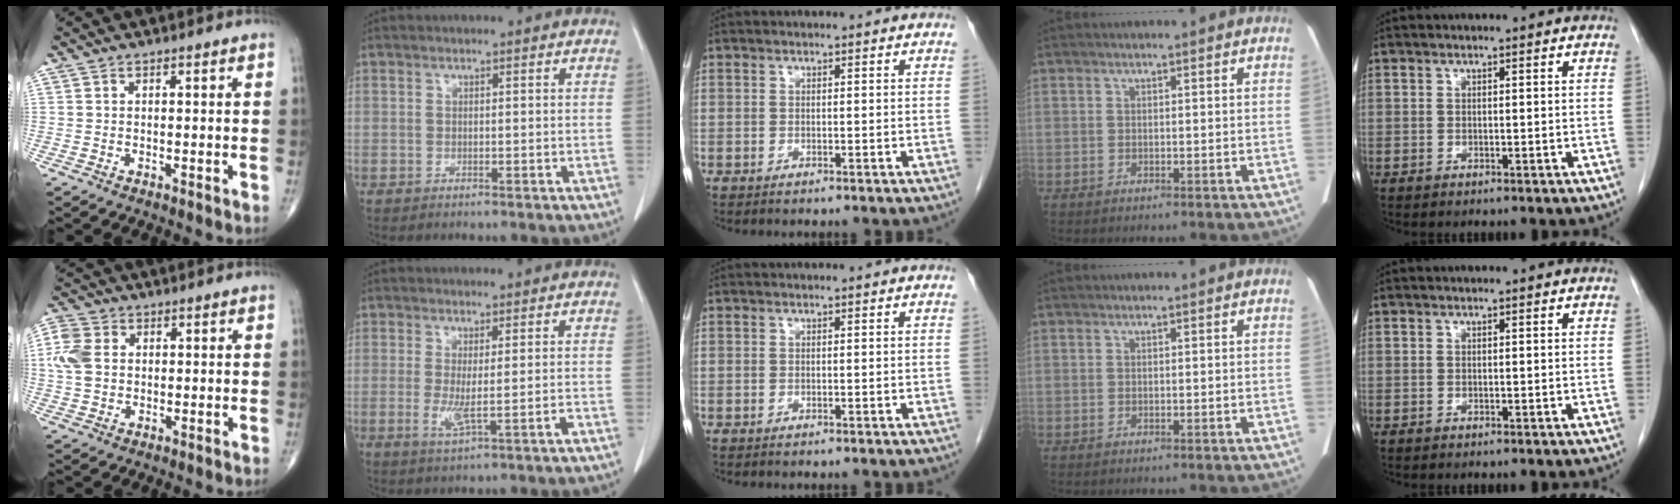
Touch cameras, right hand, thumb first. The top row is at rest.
{"thumb": {"total": 6.9, "force": [1.0, 5.3, 4.3], "torque": [-0.098, 0.008, 0.016]}, "index": {"total": 3.9, "force": [-0.8, 0.0, 3.8], "torque": [-0.073, -0.011, -0.007]}}